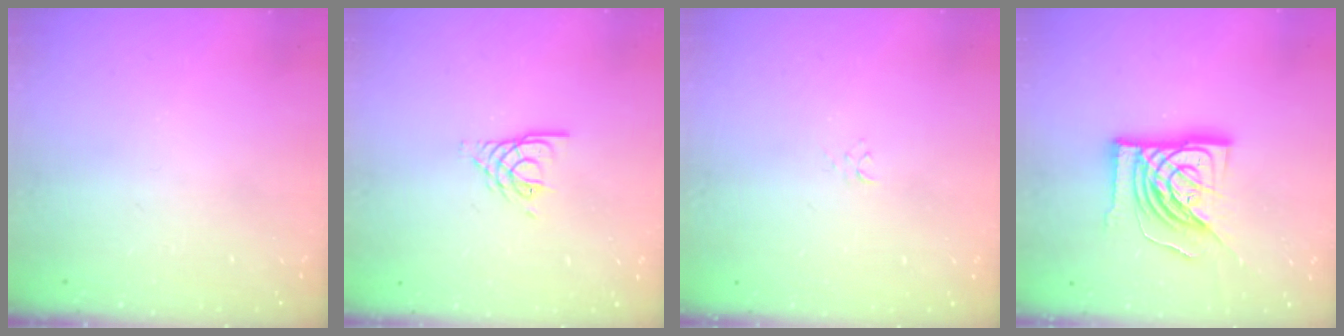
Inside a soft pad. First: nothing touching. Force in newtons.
{"total": 4.2, "press": 4.1, "slide": 0.5}
{"total": 3.1, "press": 3.1, "slide": 0.2}
{"total": 18.1, "press": 18.0, "slide": 2.4}